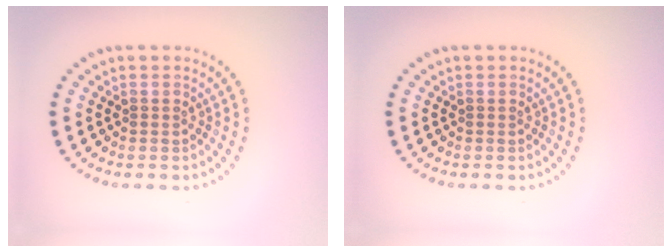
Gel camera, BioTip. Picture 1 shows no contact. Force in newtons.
{"total": 0.0}